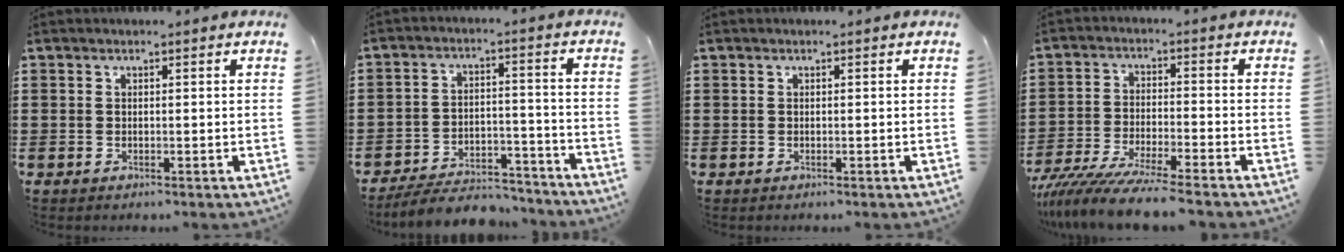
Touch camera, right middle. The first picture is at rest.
{"total": 6.0, "force": [-5.8, 1.1, 1.0], "torque": [-0.018, 0.013, -0.115]}
{"total": 0.0}
{"total": 7.9, "force": [-7.3, -0.3, 3.0], "torque": [-0.064, -0.011, -0.142]}